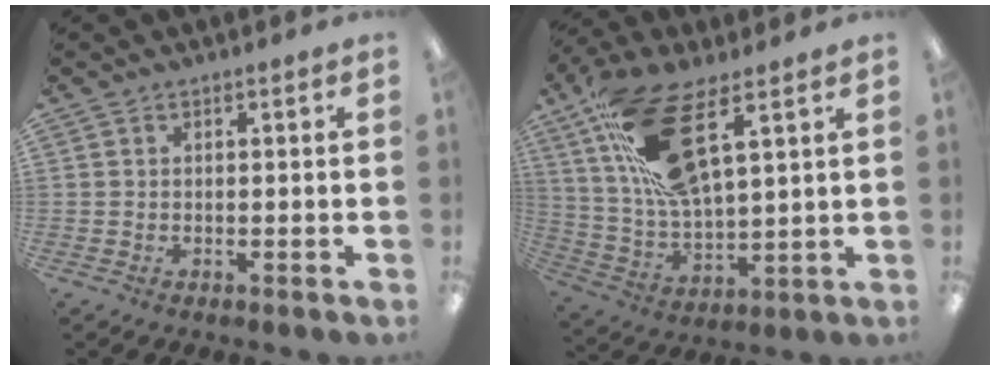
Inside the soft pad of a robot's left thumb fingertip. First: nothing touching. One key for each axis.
{"total": 19.2, "fx": 10.6, "fy": 7.4, "fz": 14.2, "tx": -0.282, "ty": -0.036, "tz": 0.186}